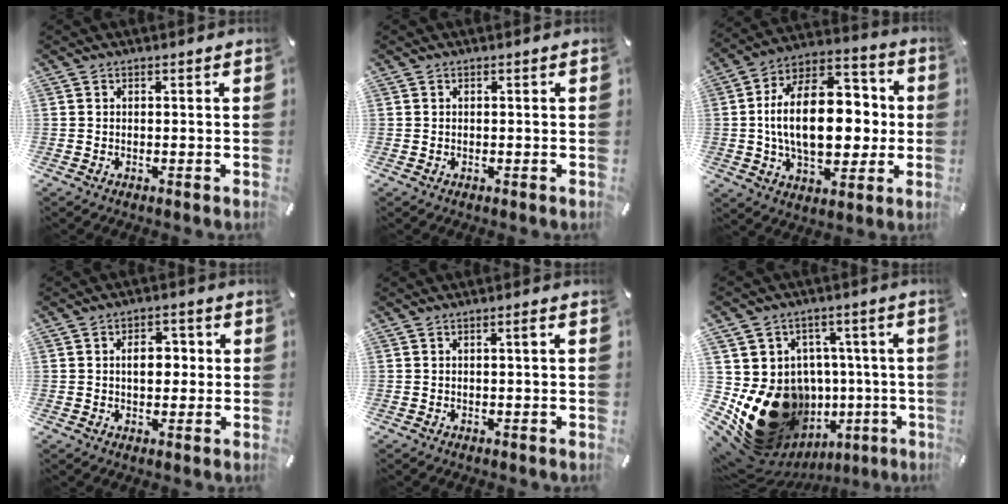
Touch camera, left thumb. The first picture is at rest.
{"total": 0.0}
{"total": 22.3, "force": [0.0, 13.6, 17.7], "torque": [-0.312, 0.006, -0.001]}
{"total": 6.3, "force": [0.5, 4.2, 4.7], "torque": [-0.062, -0.001, 0.000]}
{"total": 1.6, "force": [0.3, 0.1, 1.6], "torque": [-0.029, 0.001, 0.003]}
{"total": 23.5, "force": [-6.2, 17.7, 14.2], "torque": [-0.232, 0.013, -0.053]}